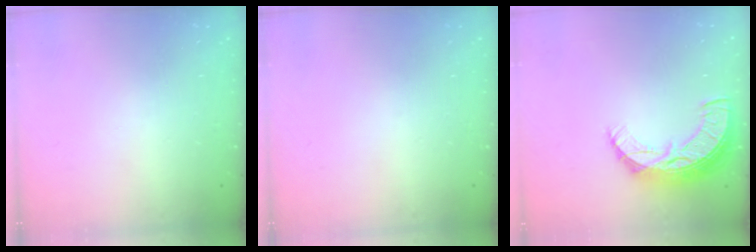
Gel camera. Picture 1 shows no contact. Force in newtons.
{"total": 0.0}
{"total": 11.2, "press": 11.1, "slide": 0.9}